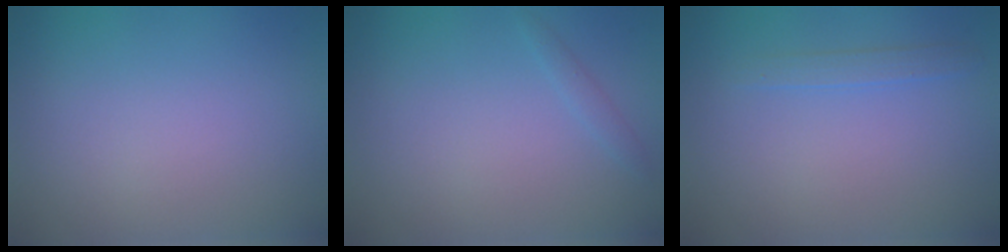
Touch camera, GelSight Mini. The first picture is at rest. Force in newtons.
{"total": 0.8, "press": 0.8, "slide": 0.1}
{"total": 1.1, "press": 1.1, "slide": 0.1}